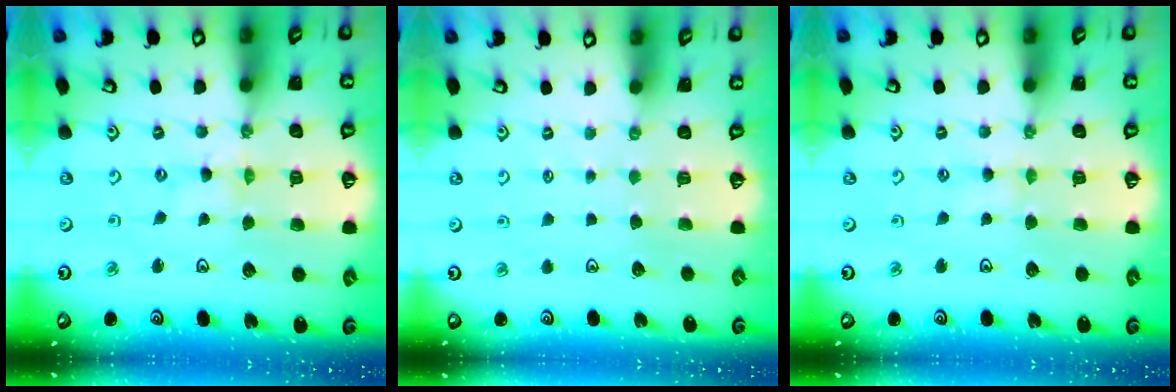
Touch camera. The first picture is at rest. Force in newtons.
{"total": 0.6, "press": 0.6, "slide": 0.1}
{"total": 1.9, "press": 1.9, "slide": 0.3}